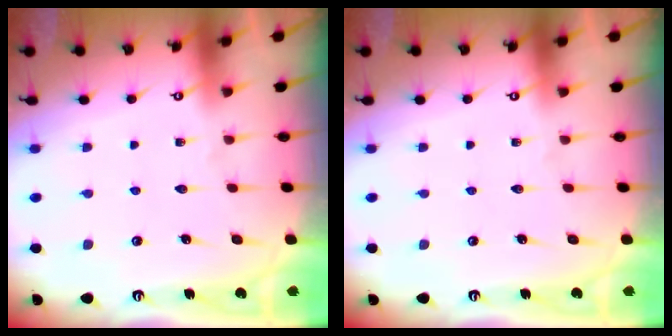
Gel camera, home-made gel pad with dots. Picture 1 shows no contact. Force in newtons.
{"total": 0.0}